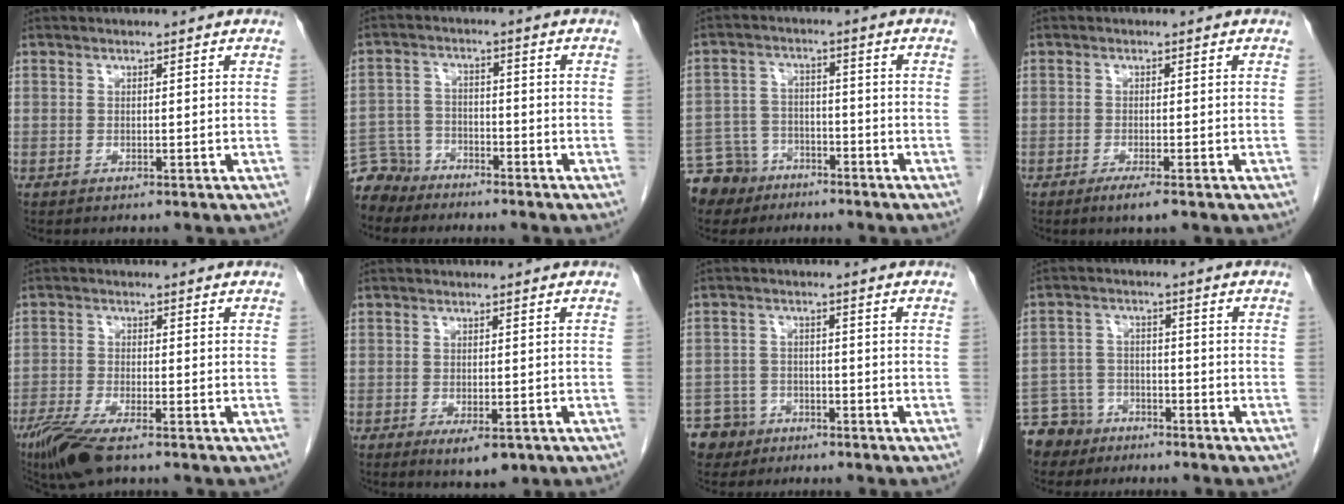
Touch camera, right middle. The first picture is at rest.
{"total": 6.6, "force": [-5.9, 2.9, -0.5], "torque": [0.011, 0.001, -0.115]}
{"total": 8.5, "force": [-6.5, 5.4, 1.1], "torque": [-0.035, 0.002, -0.115]}
{"total": 2.1, "force": [-1.4, 0.0, 1.6], "torque": [-0.029, -0.005, -0.025]}
{"total": 8.0, "force": [-5.6, 1.4, 5.5], "torque": [-0.104, -0.020, -0.100]}
{"total": 3.7, "force": [-1.8, 1.4, 2.9], "torque": [-0.039, -0.005, -0.018]}
{"total": 5.5, "force": [-3.8, 4.0, 0.0], "torque": [0.003, 0.005, -0.068]}
{"total": 7.5, "force": [-5.9, 4.5, 0.4], "torque": [-0.015, 0.000, -0.110]}